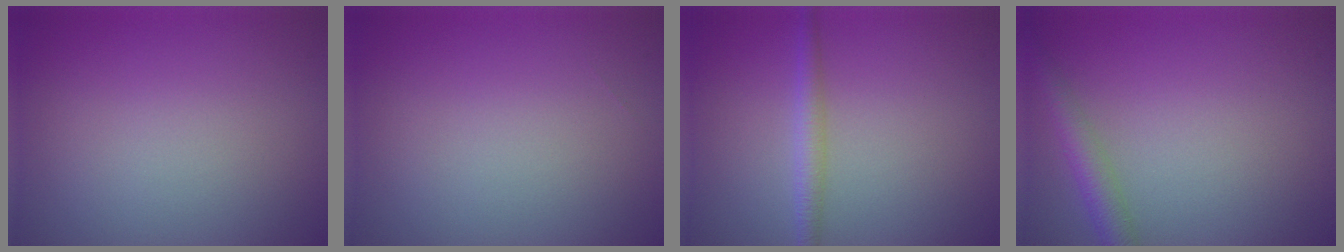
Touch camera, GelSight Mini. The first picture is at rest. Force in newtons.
{"total": 0.0}
{"total": 1.9, "press": 1.9, "slide": 0.0}
{"total": 2.9, "press": 2.9, "slide": 0.1}